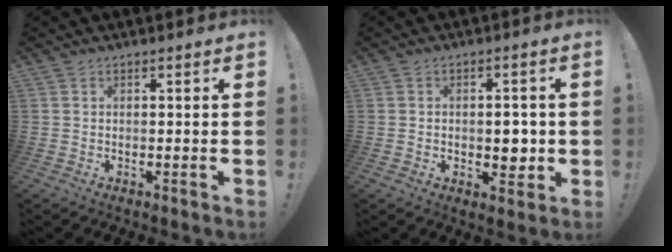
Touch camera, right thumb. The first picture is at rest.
{"total": 5.0, "force": [-0.6, 3.9, 3.0], "torque": [-0.039, 0.007, -0.009]}